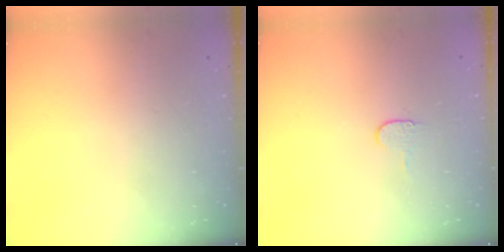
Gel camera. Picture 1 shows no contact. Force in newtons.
{"total": 4.1, "press": 4.1, "slide": 0.4}